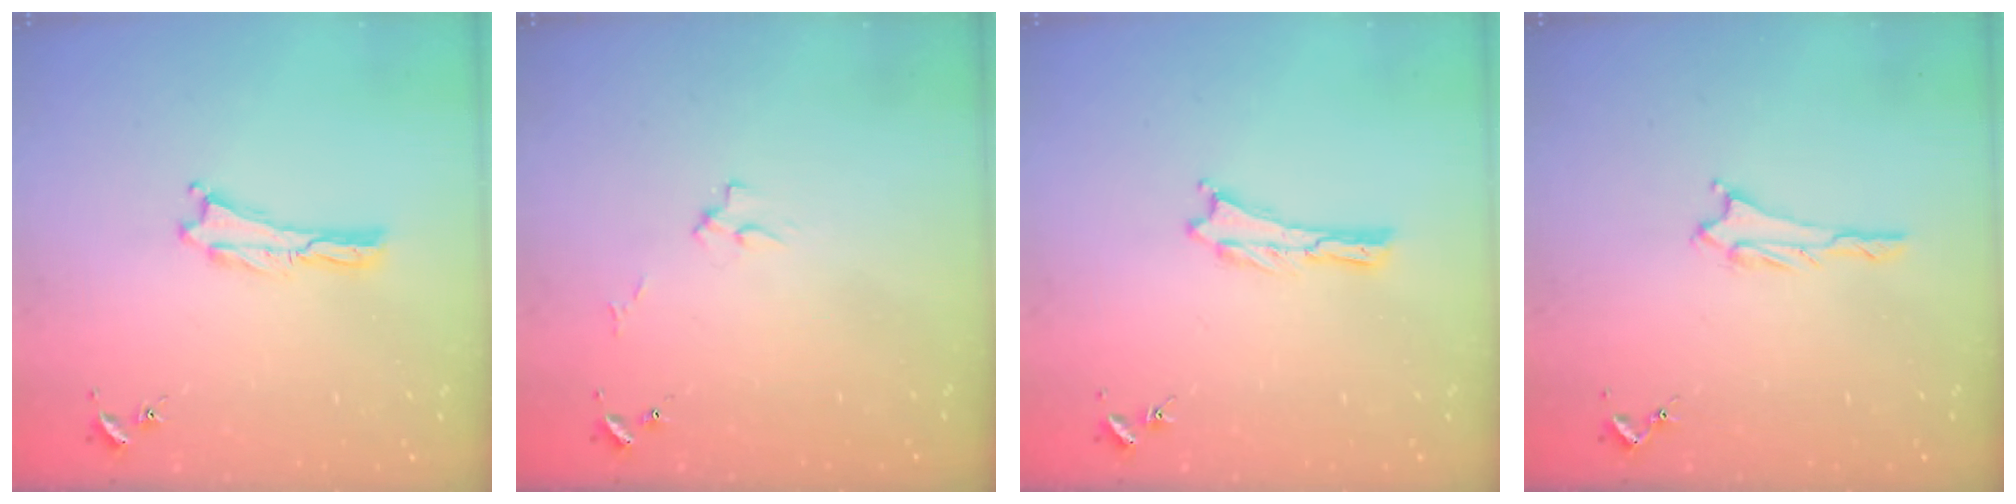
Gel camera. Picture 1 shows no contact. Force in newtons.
{"total": 2.7, "press": 2.7, "slide": 0.3}
{"total": 0.0}
{"total": 1.1, "press": 1.0, "slide": 0.1}